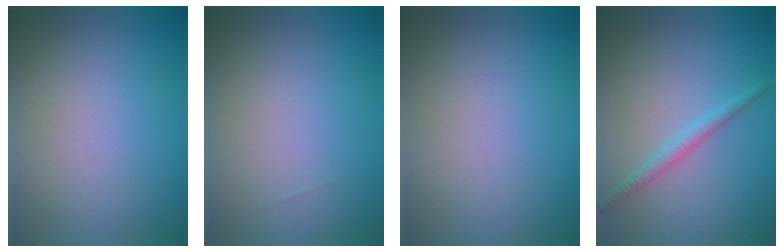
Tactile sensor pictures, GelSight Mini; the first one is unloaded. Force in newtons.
{"total": 0.0}
{"total": 0.0}
{"total": 1.6, "press": 1.6, "slide": 0.1}